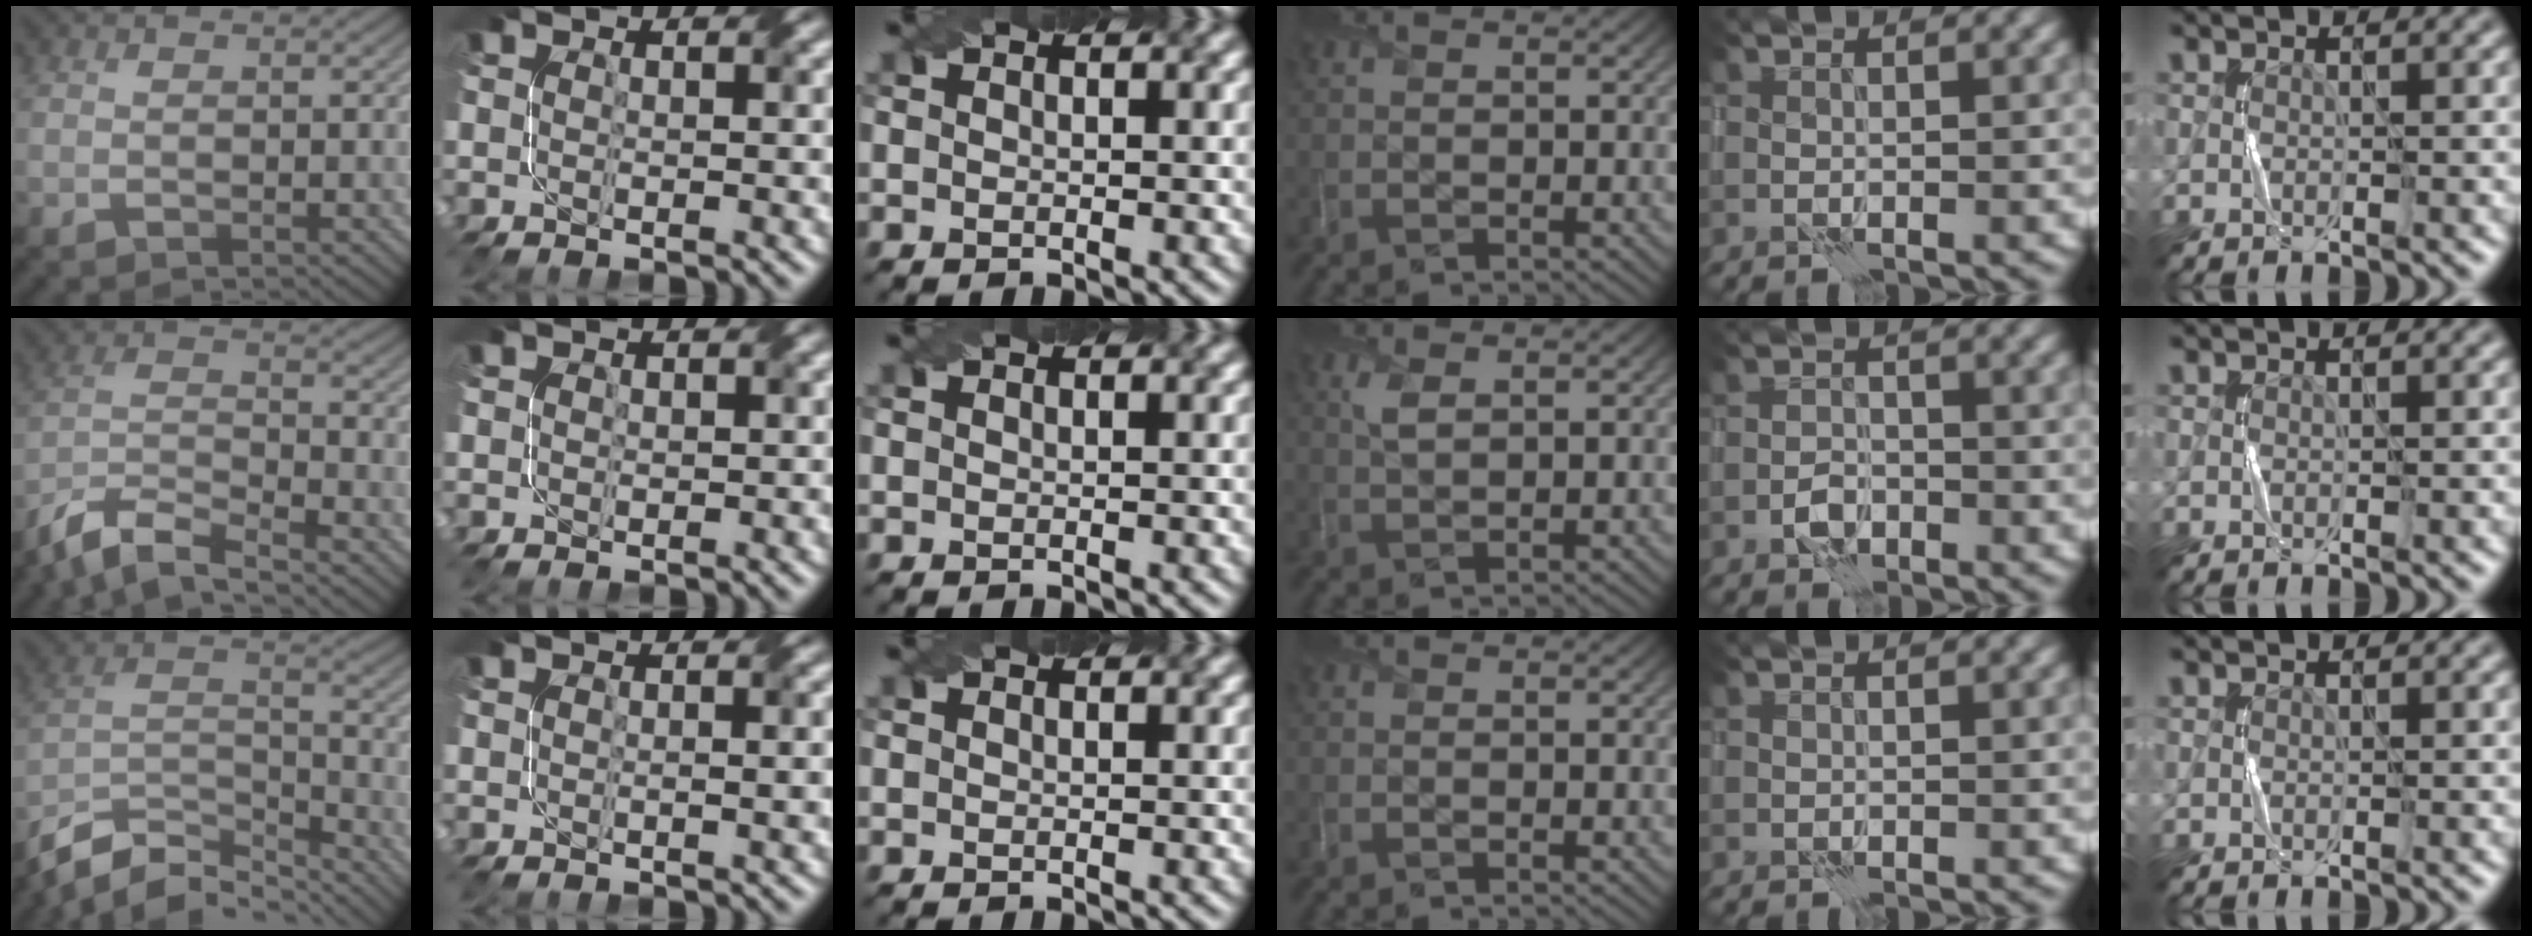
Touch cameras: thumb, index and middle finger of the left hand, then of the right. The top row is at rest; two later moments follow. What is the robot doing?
{"motion": "twist", "object": "screw"}